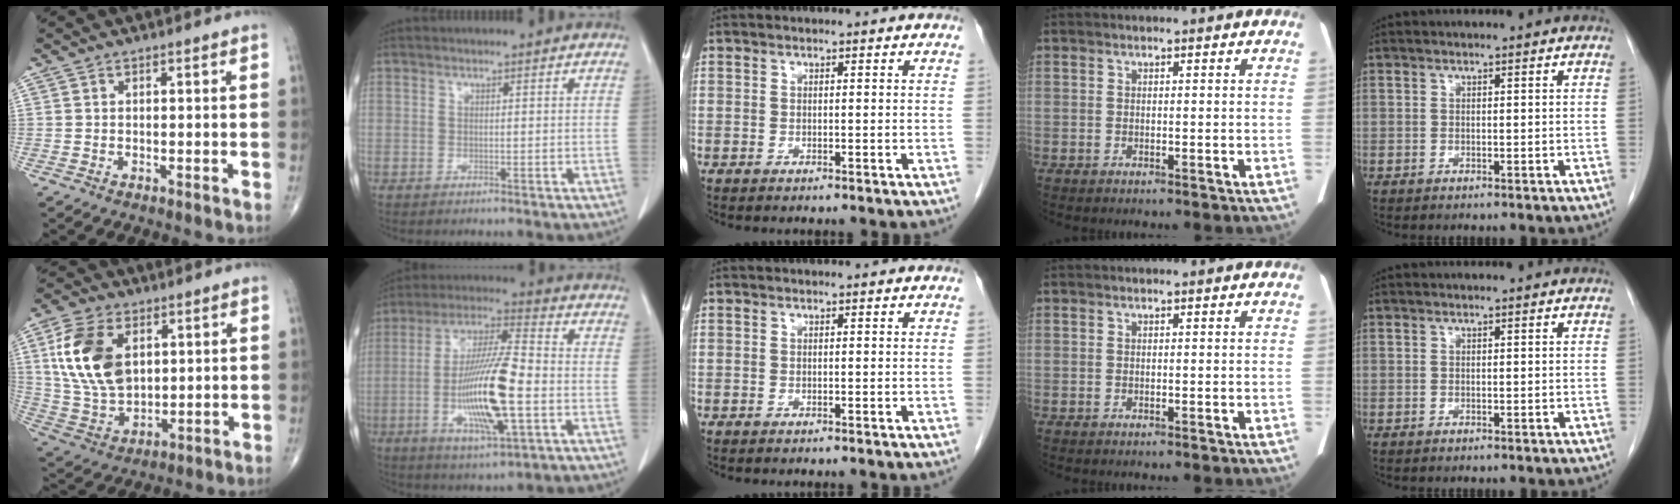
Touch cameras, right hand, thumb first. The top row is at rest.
{"thumb": {"total": 16.2, "force": [4.5, 10.3, 11.7], "torque": [-0.216, -0.013, 0.096]}, "index": {"total": 15.9, "force": [-3.3, 2.5, 15.4], "torque": [-0.297, -0.006, -0.054]}}